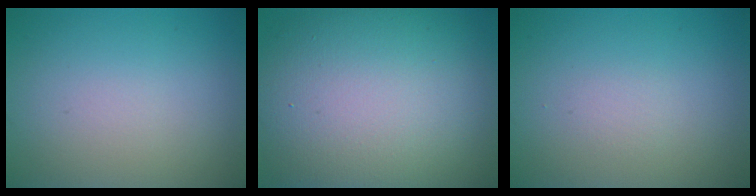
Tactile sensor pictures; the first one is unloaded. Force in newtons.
{"total": 15.3, "press": 15.2, "slide": 1.2}
{"total": 0.7, "press": 0.7, "slide": 0.1}